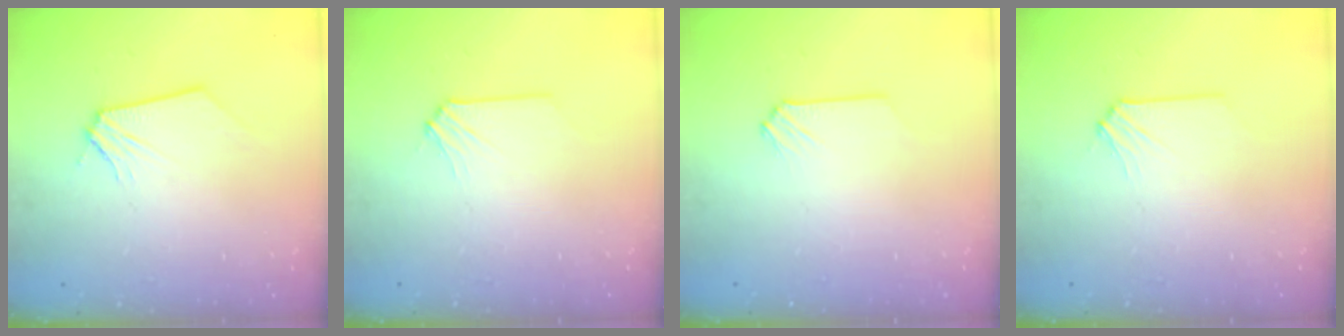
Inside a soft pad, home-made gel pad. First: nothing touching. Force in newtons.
{"total": 0.6, "press": 0.6, "slide": 0.1}
{"total": 0.0}
{"total": 0.6, "press": 0.6, "slide": 0.1}